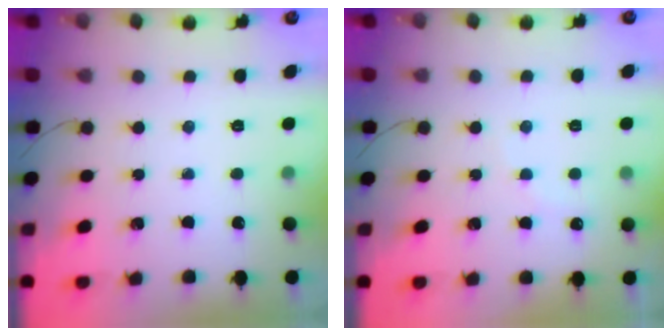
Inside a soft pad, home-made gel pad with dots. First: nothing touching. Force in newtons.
{"total": 5.6, "press": 5.4, "slide": 1.1}